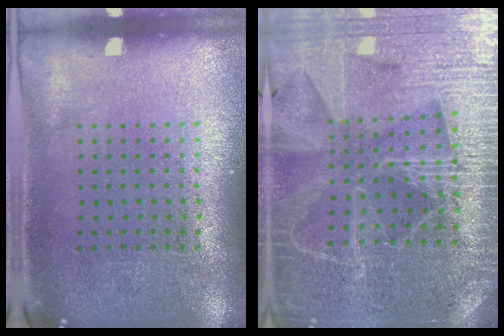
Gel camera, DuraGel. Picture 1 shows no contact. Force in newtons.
{"total": 4.5, "press": 4.2, "slide": 1.7}